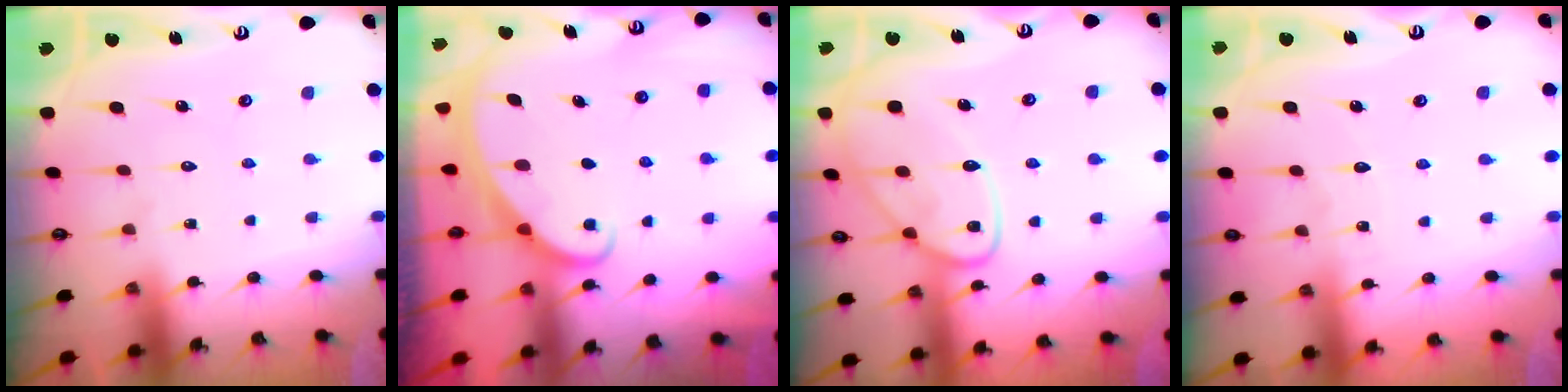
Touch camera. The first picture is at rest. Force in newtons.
{"total": 2.2, "press": 2.2, "slide": 0.3}
{"total": 12.0, "press": 12.0, "slide": 0.7}
{"total": 2.3, "press": 2.3, "slide": 0.1}